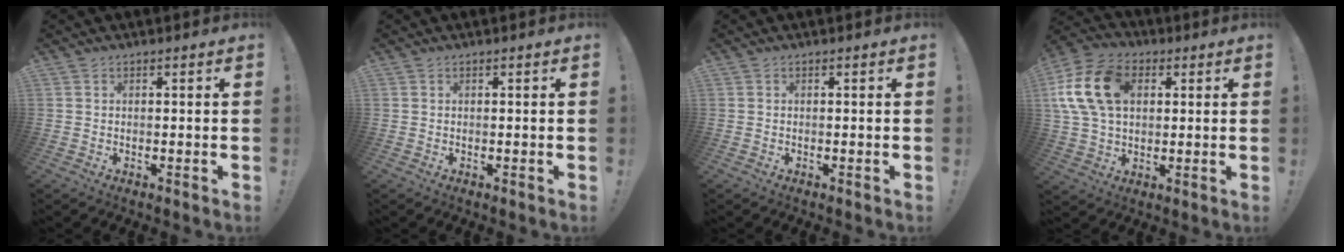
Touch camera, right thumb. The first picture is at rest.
{"total": 0.0}
{"total": 0.0}
{"total": 17.2, "force": [4.2, 12.1, 11.5], "torque": [-0.224, 0.004, 0.083]}